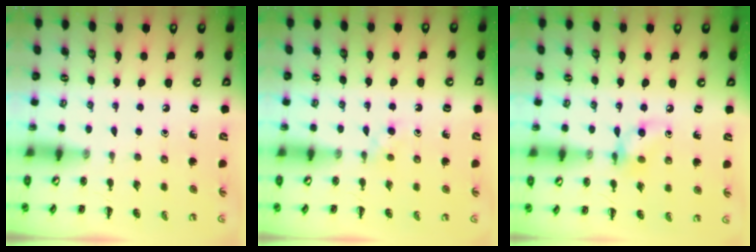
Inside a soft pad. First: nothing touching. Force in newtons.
{"total": 2.7, "press": 2.5, "slide": 1.1}
{"total": 8.4, "press": 8.3, "slide": 0.9}